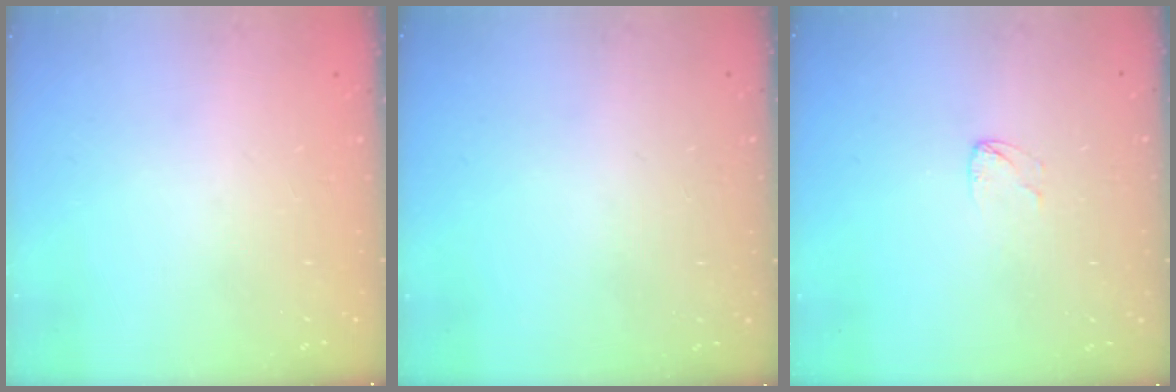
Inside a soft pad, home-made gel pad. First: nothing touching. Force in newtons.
{"total": 0.0}
{"total": 2.5, "press": 2.5, "slide": 0.2}